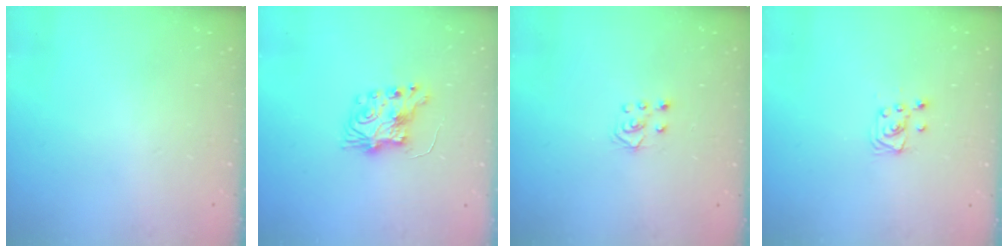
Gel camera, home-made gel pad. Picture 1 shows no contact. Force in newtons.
{"total": 7.8, "press": 7.7, "slide": 0.4}
{"total": 4.2, "press": 4.2, "slide": 0.3}
{"total": 4.3, "press": 4.3, "slide": 0.3}